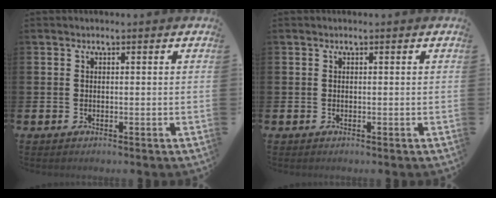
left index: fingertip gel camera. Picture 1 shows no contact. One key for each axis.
{"total": 0.0}